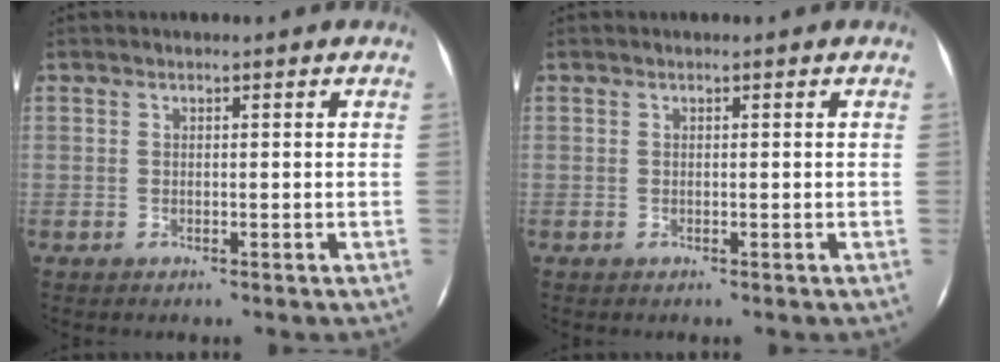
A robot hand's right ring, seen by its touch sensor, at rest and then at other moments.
{"total": 0.0}